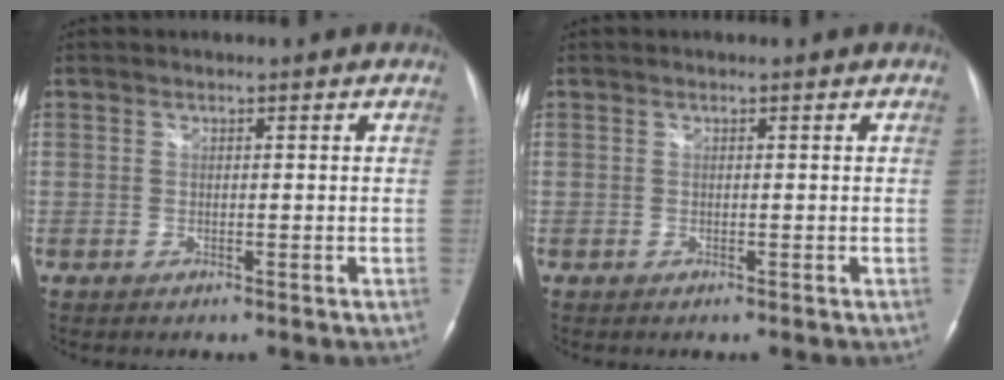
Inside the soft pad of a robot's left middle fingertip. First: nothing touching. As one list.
[{"total": 0.0}]